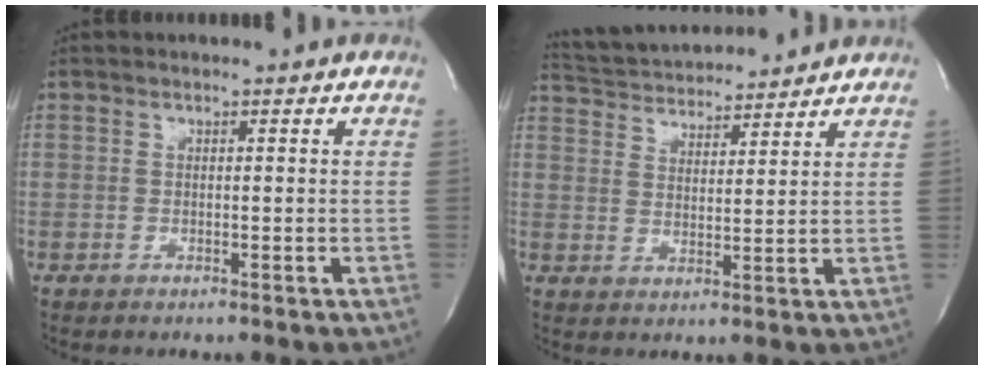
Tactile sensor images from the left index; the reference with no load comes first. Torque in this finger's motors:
{"motor_torque": [-0.07, -0.03, 0.09, 0.05]}